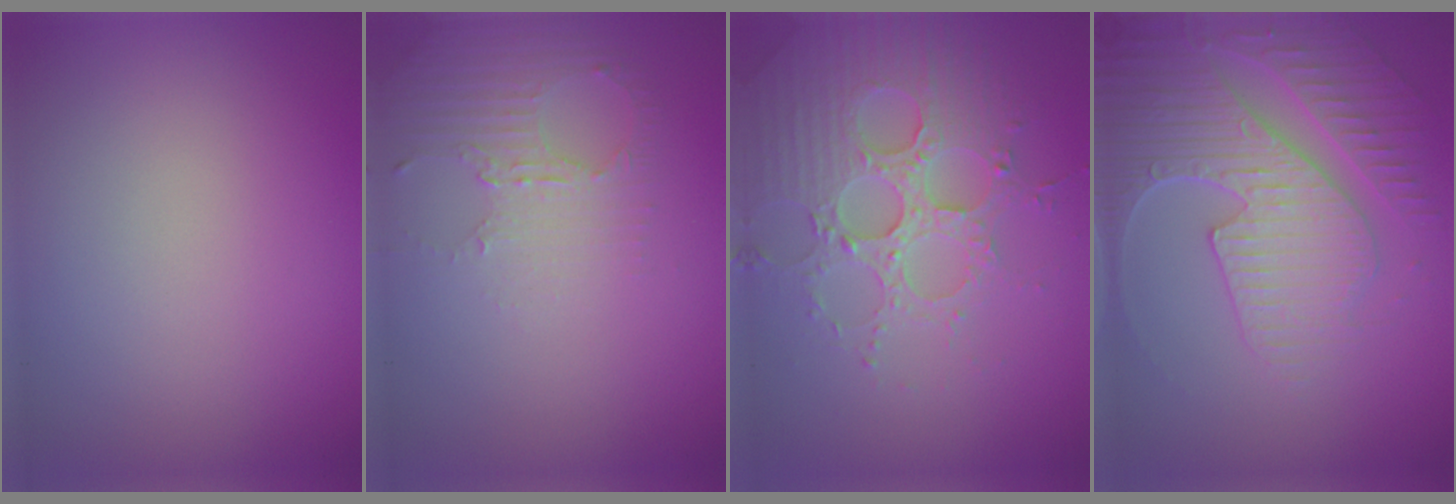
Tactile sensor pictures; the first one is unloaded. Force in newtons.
{"total": 2.6, "press": 1.9, "slide": 1.9}
{"total": 4.9, "press": 4.7, "slide": 1.4}
{"total": 7.3, "press": 5.8, "slide": 4.5}